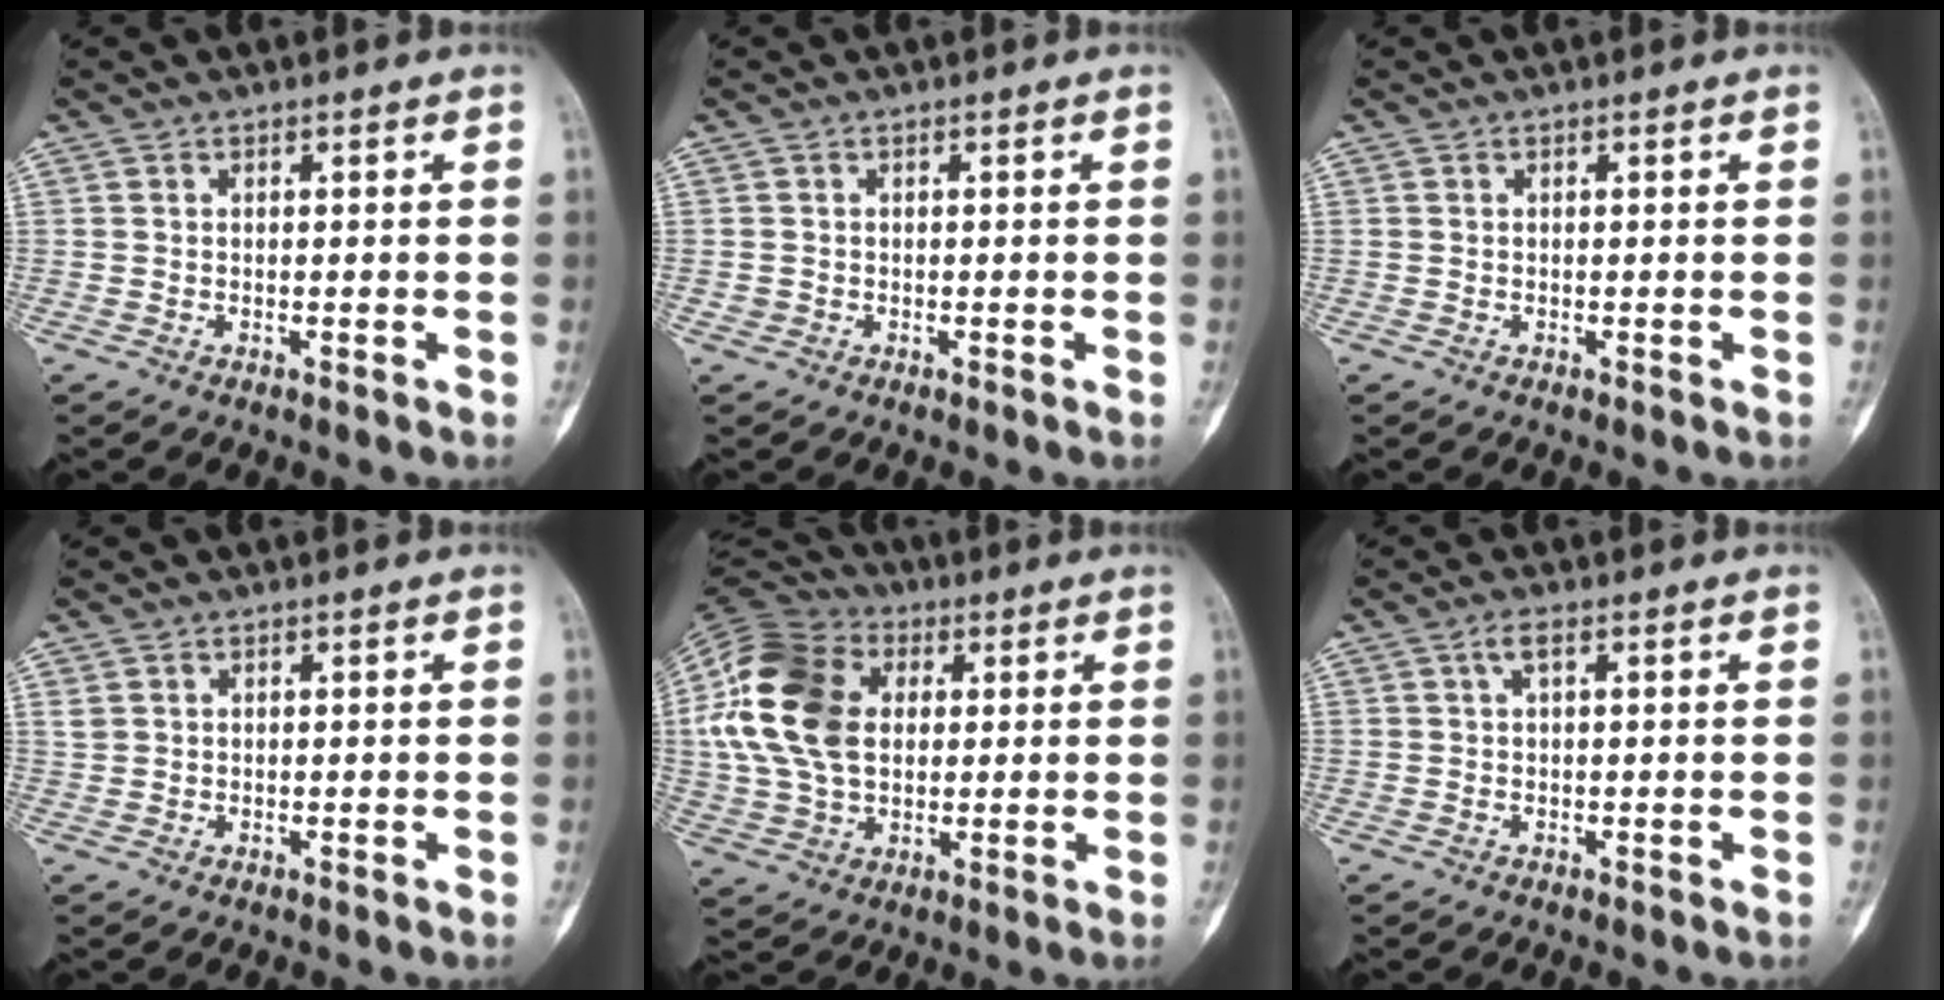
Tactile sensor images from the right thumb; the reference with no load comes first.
{"total": 0.7, "force": [-0.1, 0.7, 0.1], "torque": [0.000, 0.004, -0.001]}
{"total": 0.0}
{"total": 1.2, "force": [0.6, 1.0, 0.3], "torque": [0.000, 0.003, 0.011]}
{"total": 19.2, "force": [2.9, 13.6, 13.3], "torque": [-0.260, 0.012, 0.049]}
{"total": 1.7, "force": [0.5, 0.5, 1.6], "torque": [-0.036, 0.008, 0.011]}